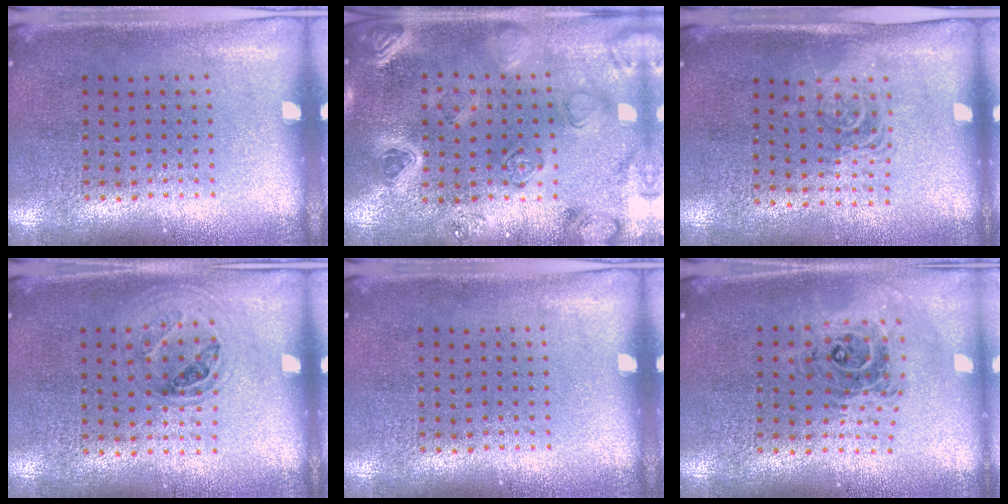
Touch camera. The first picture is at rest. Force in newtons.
{"total": 2.2, "press": 2.2, "slide": 0.2}
{"total": 1.6, "press": 1.3, "slide": 0.9}
{"total": 1.1, "press": 1.0, "slide": 0.5}
{"total": 0.0}
{"total": 0.9, "press": 0.9, "slide": 0.2}